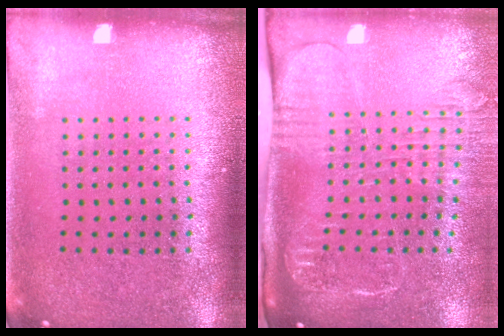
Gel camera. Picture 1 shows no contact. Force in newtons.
{"total": 2.7, "press": 2.1, "slide": 1.7}